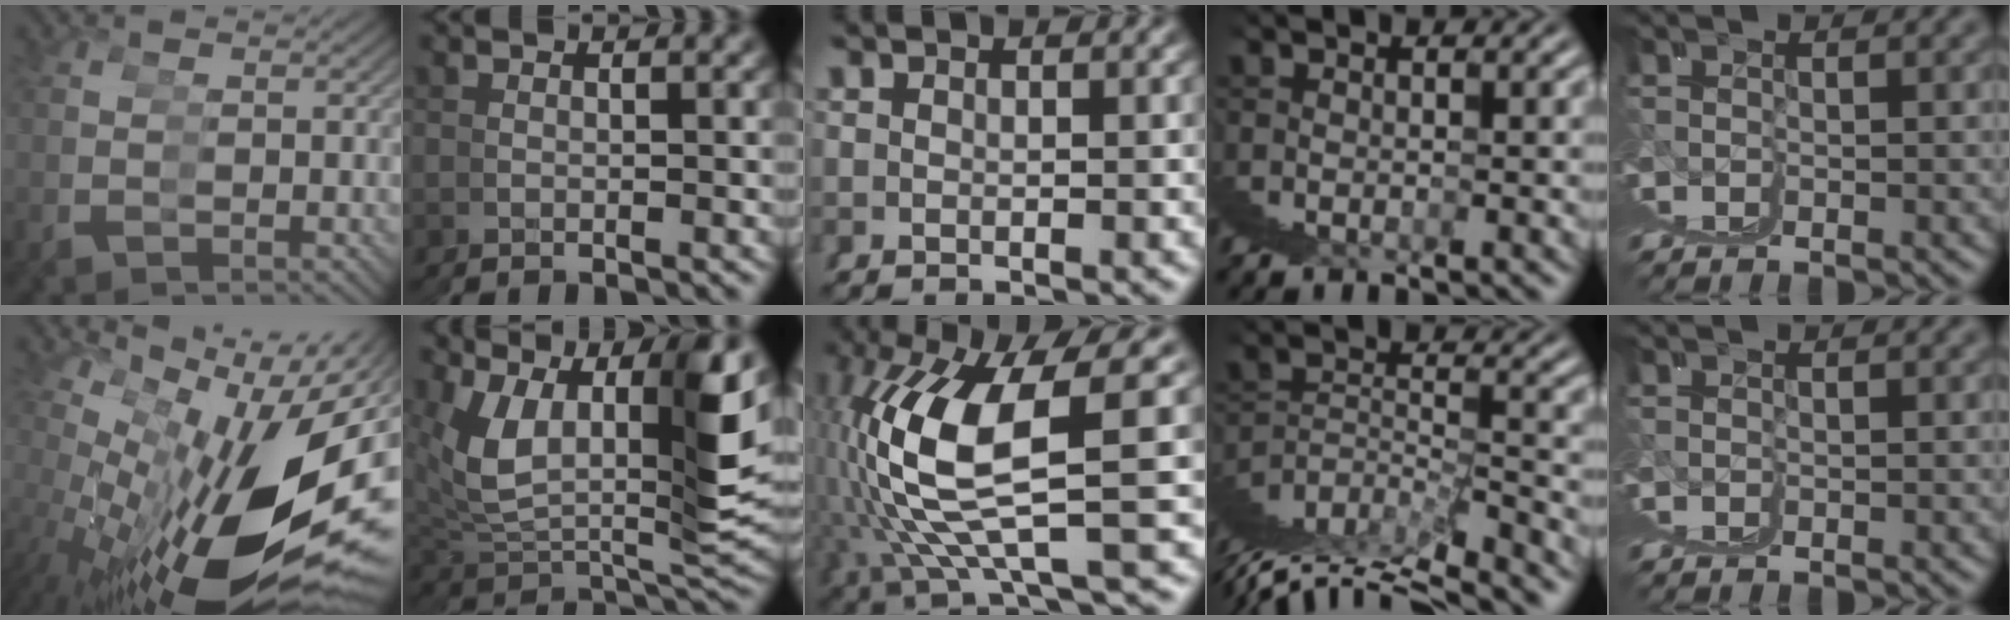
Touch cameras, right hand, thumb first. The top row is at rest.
{"thumb": {"total": 20.8, "force": [-2.2, 12.4, 16.5], "torque": [-0.283, -0.059, 0.000]}, "index": {"total": 11.6, "force": [2.0, 7.1, 8.9], "torque": [-0.171, -0.018, 0.044]}, "middle": {"total": 12.7, "force": [0.5, 5.7, 11.3], "torque": [-0.237, -0.020, 0.031]}, "ring": {"total": 2.8, "force": [0.0, 0.8, 2.7], "torque": [-0.013, 0.016, -0.011]}}